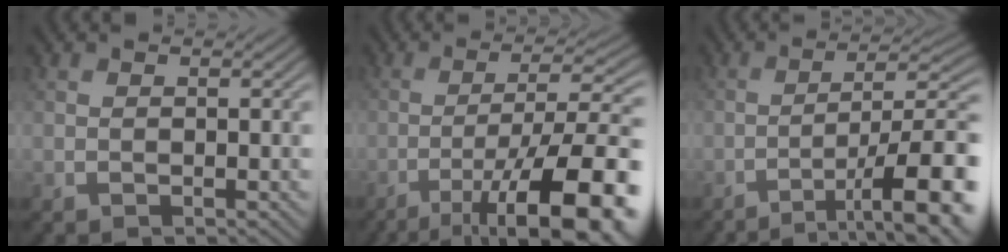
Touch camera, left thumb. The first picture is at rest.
{"total": 16.1, "force": [-8.1, 4.3, 13.2], "torque": [-0.190, 0.004, -0.121]}
{"total": 13.4, "force": [-6.7, 3.3, 11.1], "torque": [-0.147, 0.015, -0.096]}